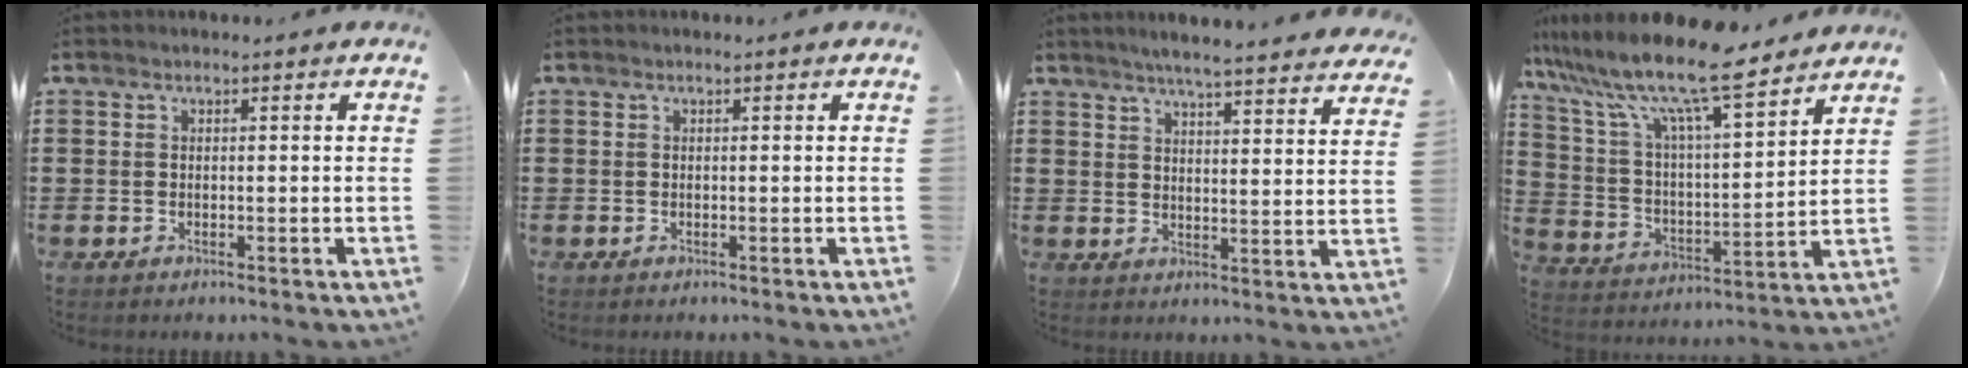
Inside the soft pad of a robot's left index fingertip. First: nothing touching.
{"total": 0.0}
{"total": 4.5, "force": [4.3, -0.6, 1.4], "torque": [-0.044, -0.025, 0.073]}
{"total": 12.8, "force": [10.6, 1.4, 7.1], "torque": [-0.178, -0.059, 0.179]}